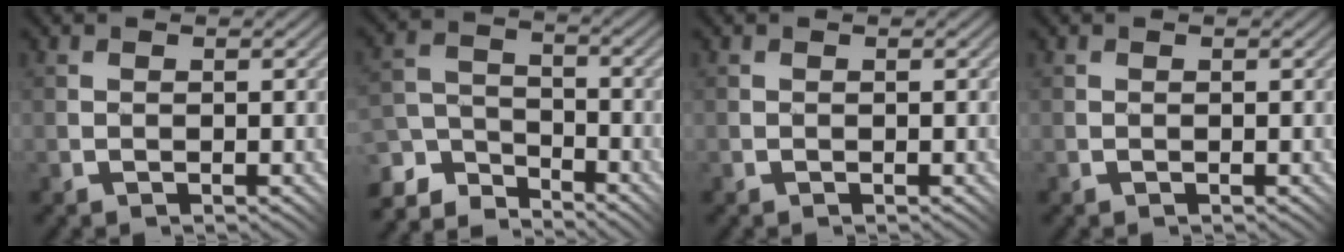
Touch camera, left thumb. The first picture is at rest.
{"total": 6.3, "force": [-5.0, 3.0, 2.3], "torque": [-0.062, -0.005, -0.097]}
{"total": 0.0}
{"total": 0.0}